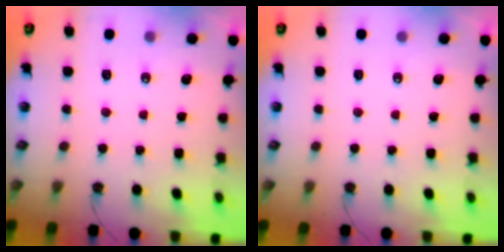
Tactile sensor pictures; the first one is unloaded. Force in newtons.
{"total": 0.0}